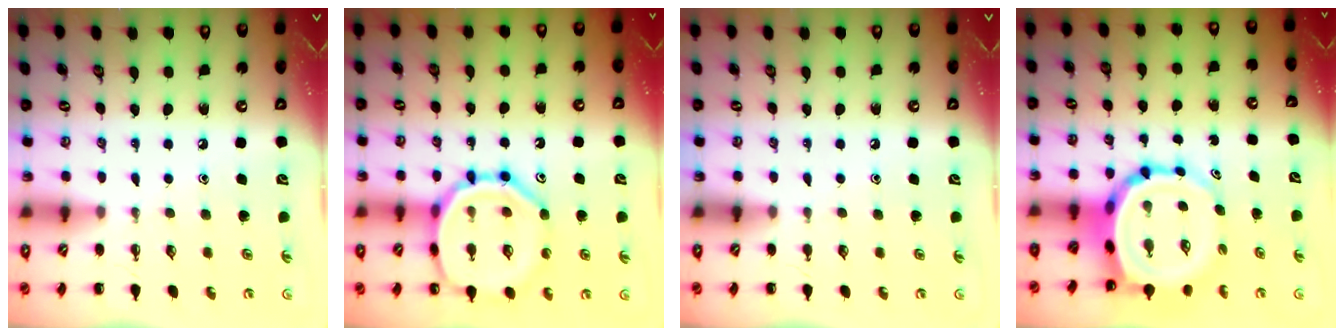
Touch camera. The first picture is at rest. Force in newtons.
{"total": 16.9, "press": 16.8, "slide": 1.7}
{"total": 0.0}
{"total": 9.4, "press": 8.8, "slide": 3.1}